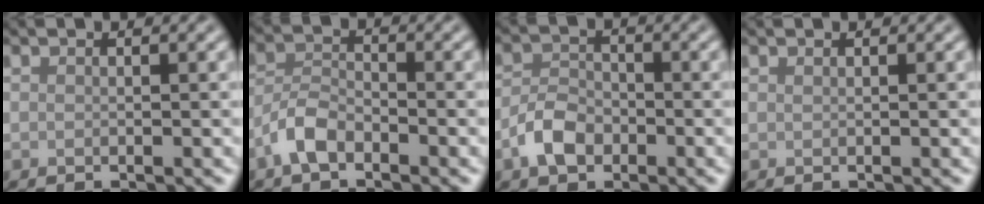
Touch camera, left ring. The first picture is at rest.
{"total": 3.0, "force": [-2.0, 1.3, 1.7], "torque": [-0.034, 0.008, -0.049]}
{"total": 3.3, "force": [-1.7, 2.1, 1.9], "torque": [-0.032, 0.006, -0.039]}
{"total": 0.0}